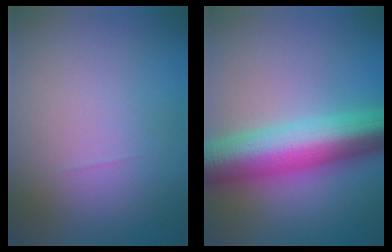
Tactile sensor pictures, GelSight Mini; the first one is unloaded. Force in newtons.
{"total": 10.7, "press": 10.7, "slide": 0.1}